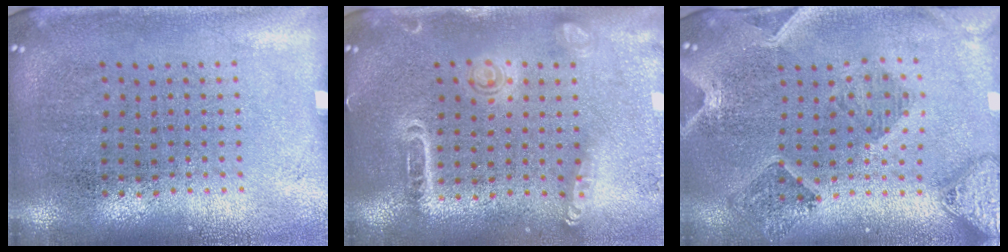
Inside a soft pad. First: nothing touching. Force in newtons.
{"total": 1.5, "press": 1.4, "slide": 0.4}
{"total": 1.6, "press": 1.5, "slide": 0.3}